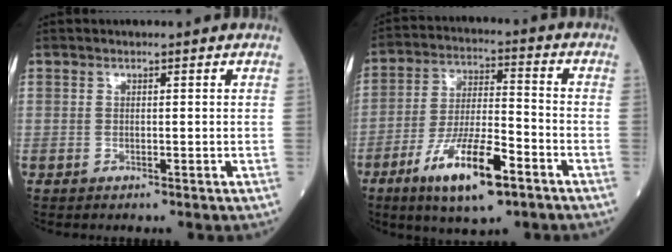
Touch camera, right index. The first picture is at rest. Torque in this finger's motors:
{"motor_torque": [1.08, -1.06, 0.57, 0.21]}